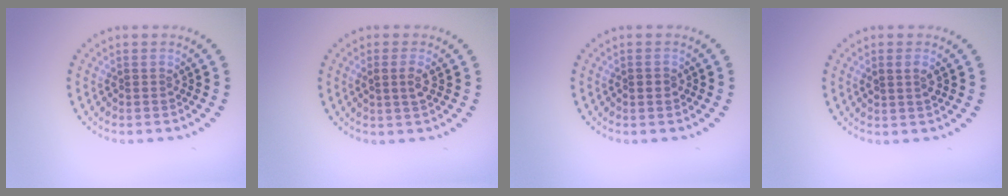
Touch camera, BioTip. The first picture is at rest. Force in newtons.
{"total": 1.5, "press": 1.4, "slide": 0.7}
{"total": 1.3, "press": 1.3, "slide": 0.1}
{"total": 1.4, "press": 1.4, "slide": 0.3}